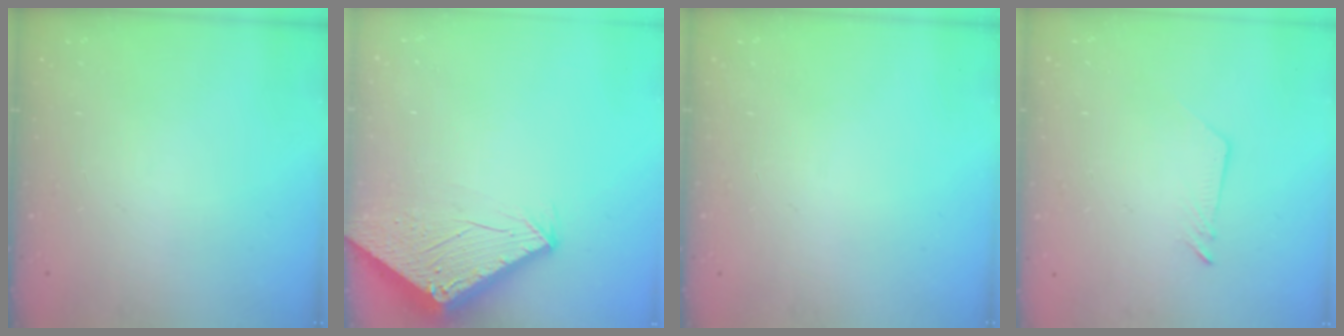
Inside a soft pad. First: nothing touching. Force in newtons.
{"total": 2.8, "press": 2.8, "slide": 0.1}
{"total": 0.0}
{"total": 2.5, "press": 2.5, "slide": 0.2}